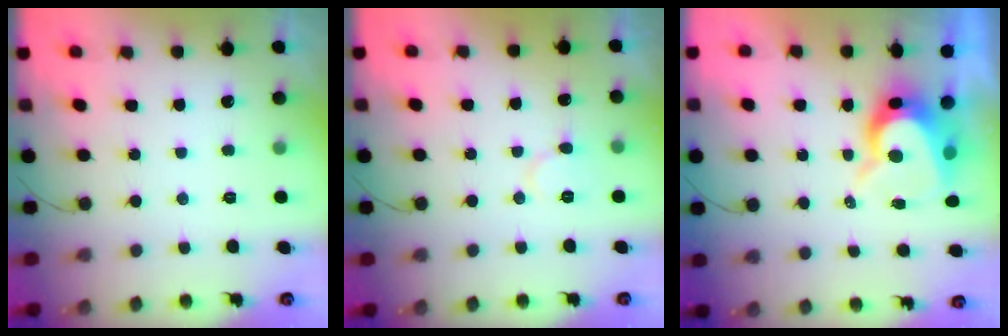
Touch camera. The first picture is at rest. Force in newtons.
{"total": 6.8, "press": 6.8, "slide": 0.7}
{"total": 9.7, "press": 9.6, "slide": 0.8}